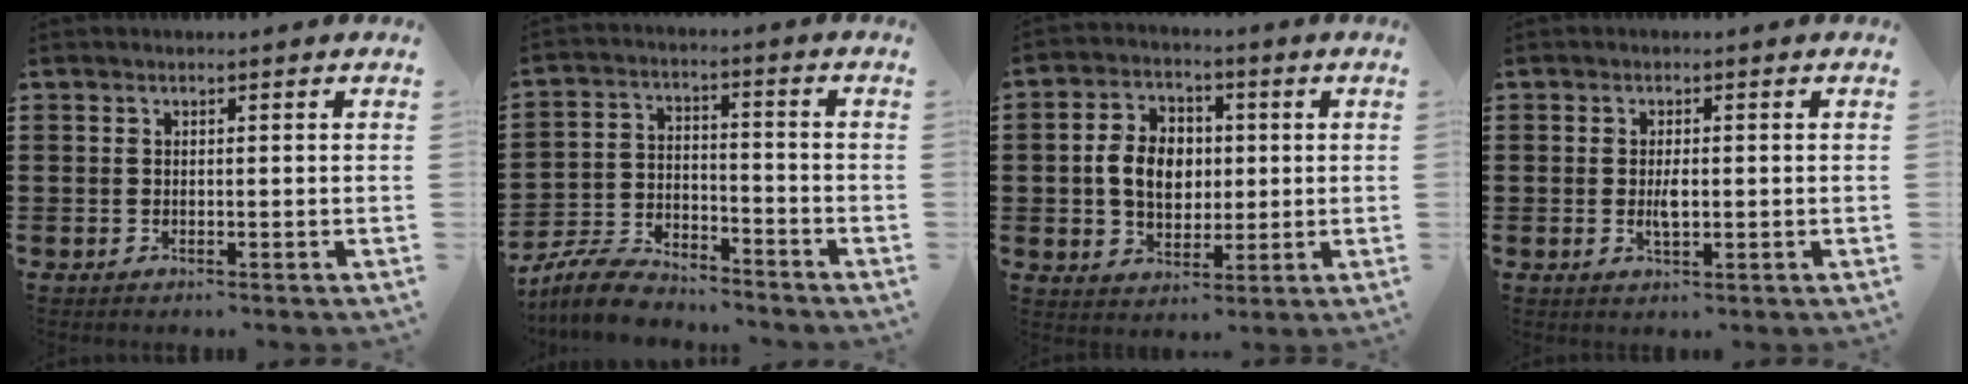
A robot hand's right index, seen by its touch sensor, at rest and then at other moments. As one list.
[{"total": 7.0, "force": [-6.6, 1.2, 1.8], "torque": [-0.044, 0.011, -0.129]}, {"total": 7.5, "force": [0.1, 5.6, 5.0], "torque": [-0.114, 0.010, -0.006]}, {"total": 2.7, "force": [-0.1, 0.9, 2.5], "torque": [-0.048, -0.003, -0.001]}]